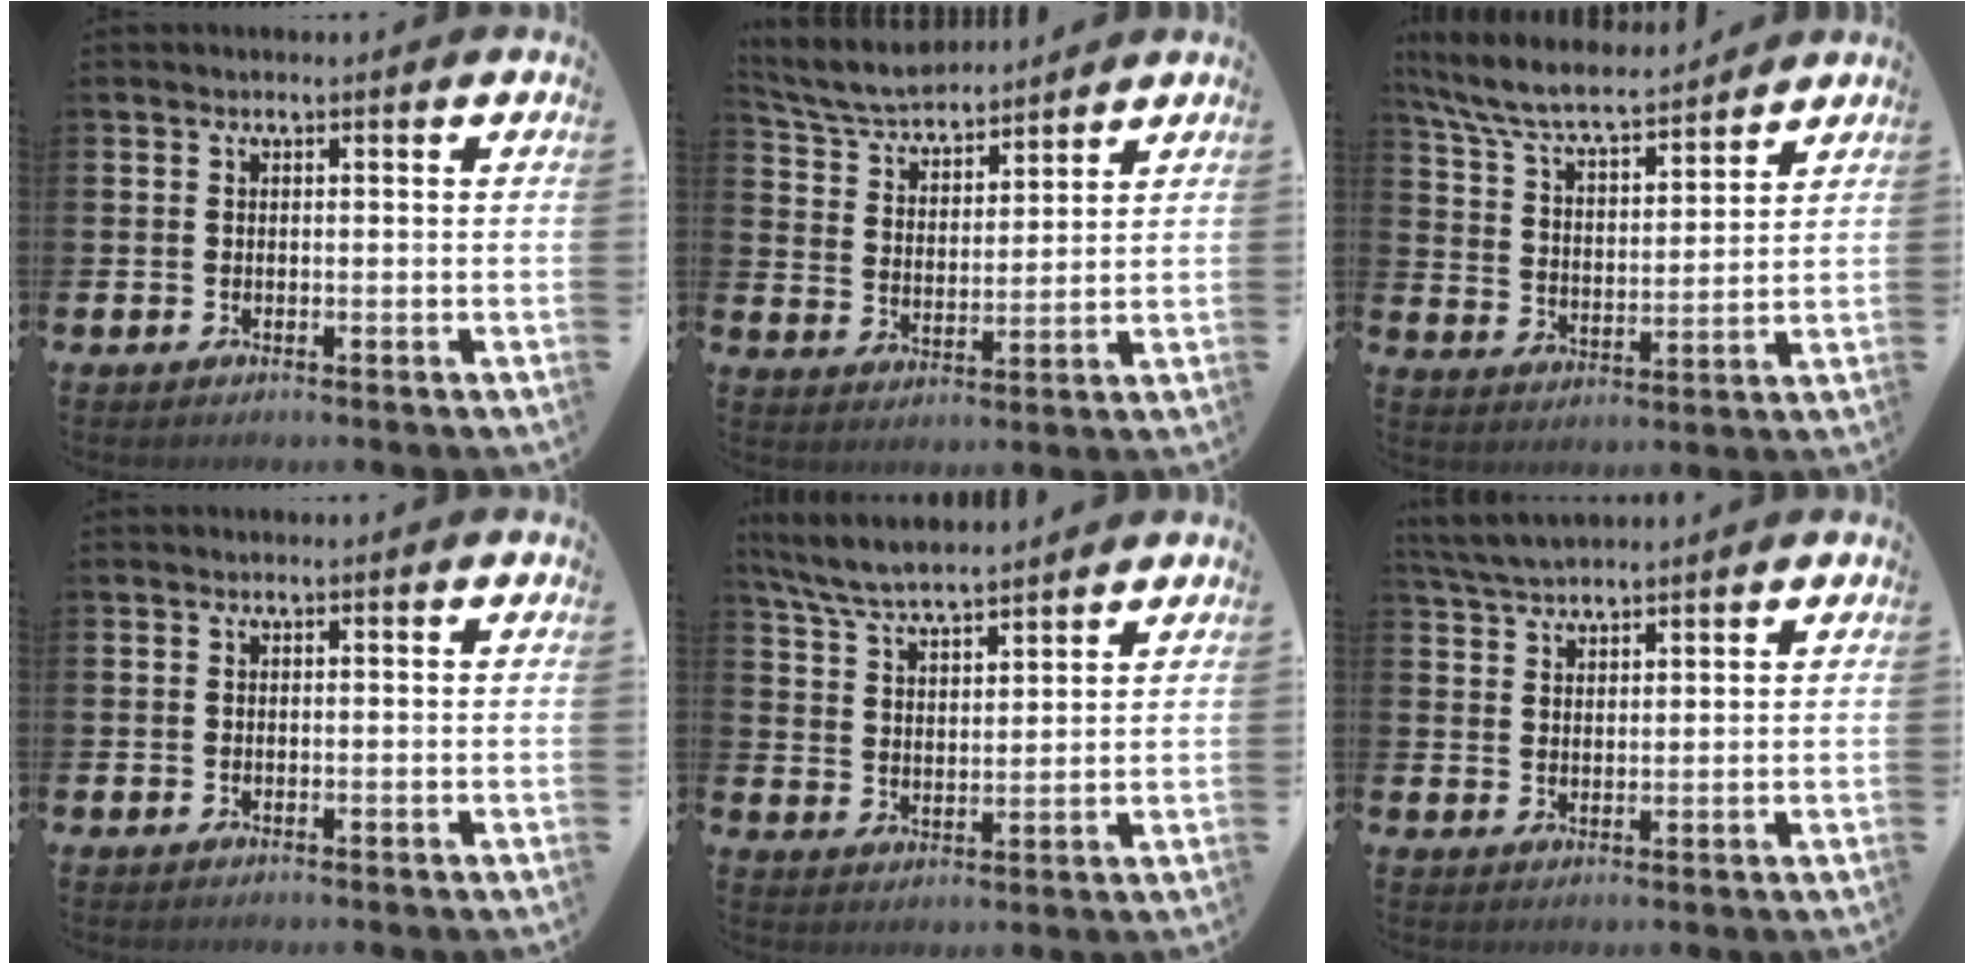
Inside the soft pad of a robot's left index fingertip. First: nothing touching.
{"total": 5.9, "force": [5.7, 1.1, 1.0], "torque": [-0.049, -0.035, 0.100]}
{"total": 8.1, "force": [7.5, 1.4, 2.7], "torque": [-0.089, -0.048, 0.131]}
{"total": 0.0}
{"total": 6.7, "force": [6.4, 0.8, 1.8], "torque": [-0.063, -0.029, 0.117]}
{"total": 4.2, "force": [4.1, 0.6, 0.7], "torque": [-0.032, -0.012, 0.079]}